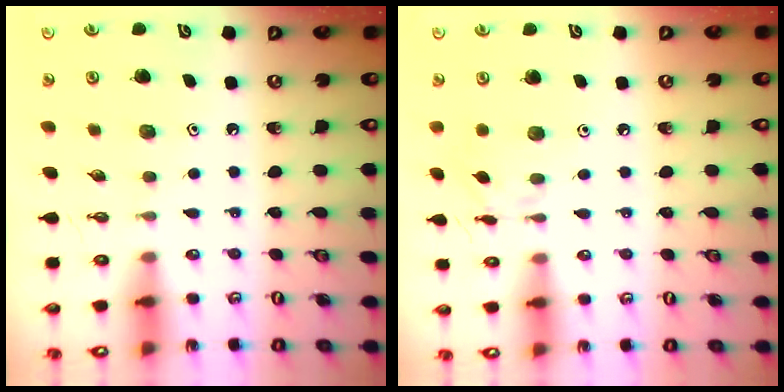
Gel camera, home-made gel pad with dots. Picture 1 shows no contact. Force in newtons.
{"total": 5.2, "press": 5.2, "slide": 0.3}